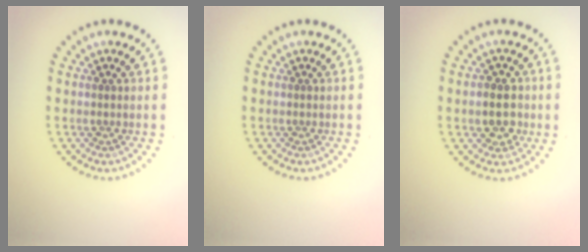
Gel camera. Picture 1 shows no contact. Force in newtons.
{"total": 0.0}
{"total": 3.0, "press": 2.9, "slide": 0.6}